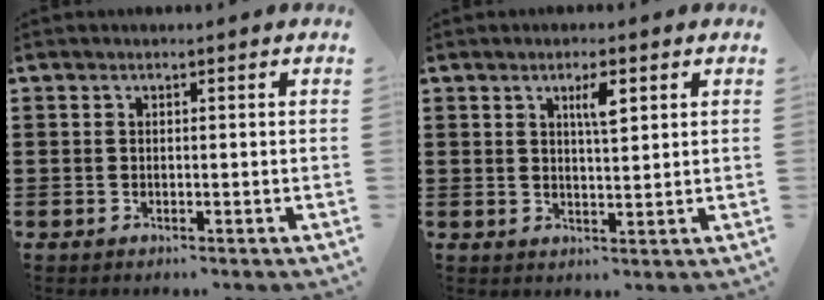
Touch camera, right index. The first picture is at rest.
{"total": 3.4, "force": [1.6, 0.8, 2.9], "torque": [-0.044, -0.001, 0.021]}